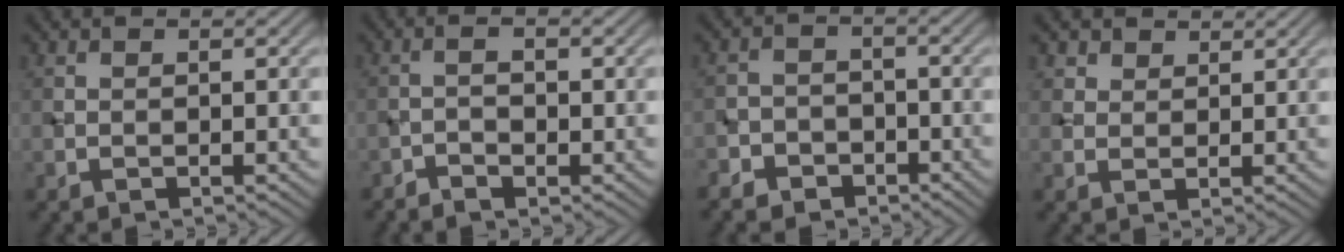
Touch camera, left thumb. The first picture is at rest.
{"total": 1.9, "force": [-1.1, 0.7, 1.4], "torque": [-0.026, 0.002, -0.024]}
{"total": 5.0, "force": [-3.8, 3.1, 1.0], "torque": [-0.005, 0.000, -0.070]}
{"total": 2.9, "force": [2.0, 1.9, 0.8], "torque": [-0.025, -0.003, 0.045]}